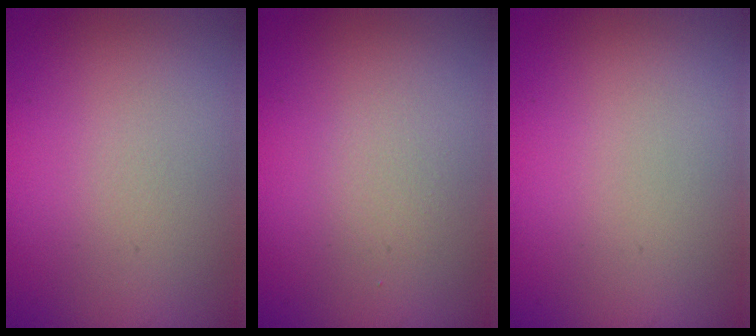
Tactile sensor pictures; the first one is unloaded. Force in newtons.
{"total": 1.1, "press": 1.1, "slide": 0.0}
{"total": 0.0}